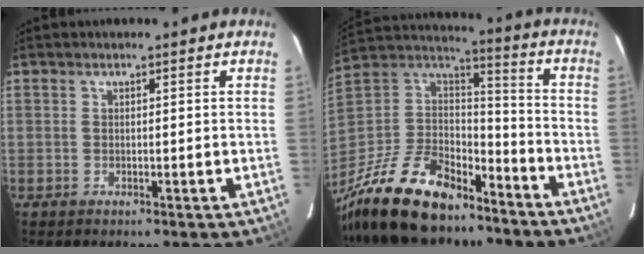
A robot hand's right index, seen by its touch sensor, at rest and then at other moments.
{"total": 24.9, "force": [-18.0, 10.9, 13.3], "torque": [-0.293, -0.007, -0.308]}